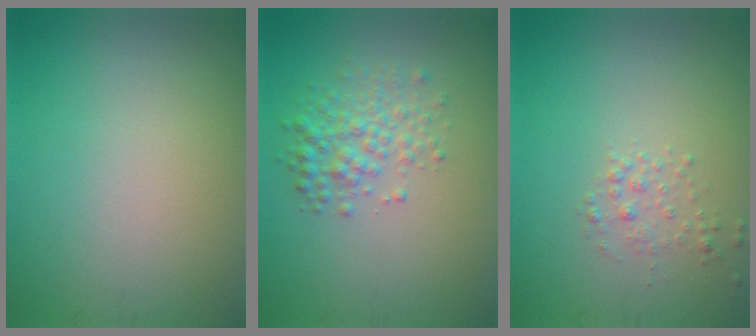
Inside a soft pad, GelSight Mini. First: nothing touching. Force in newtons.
{"total": 3.0, "press": 3.0, "slide": 0.1}
{"total": 1.3, "press": 1.2, "slide": 0.1}